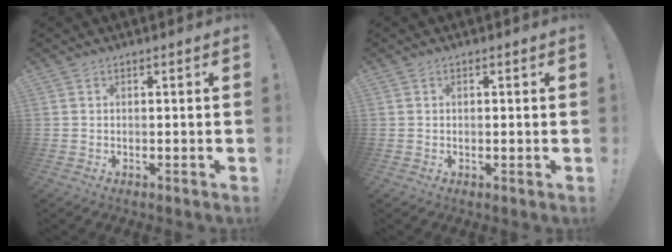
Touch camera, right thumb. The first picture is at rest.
{"total": 0.5, "force": [0.0, 0.2, 0.5], "torque": [-0.008, 0.002, 0.000]}